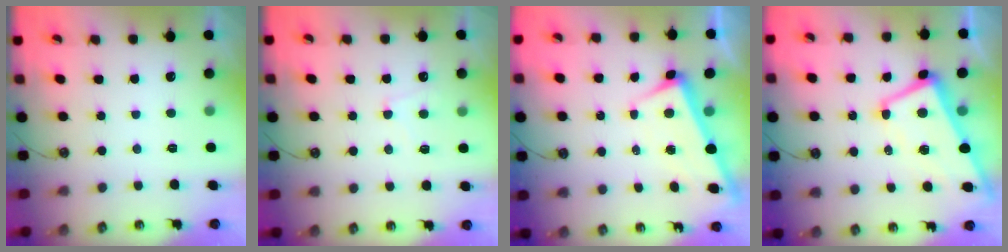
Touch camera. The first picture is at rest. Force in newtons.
{"total": 1.0, "press": 0.9, "slide": 0.5}
{"total": 2.0, "press": 1.9, "slide": 0.6}
{"total": 1.2, "press": 0.4, "slide": 1.1}